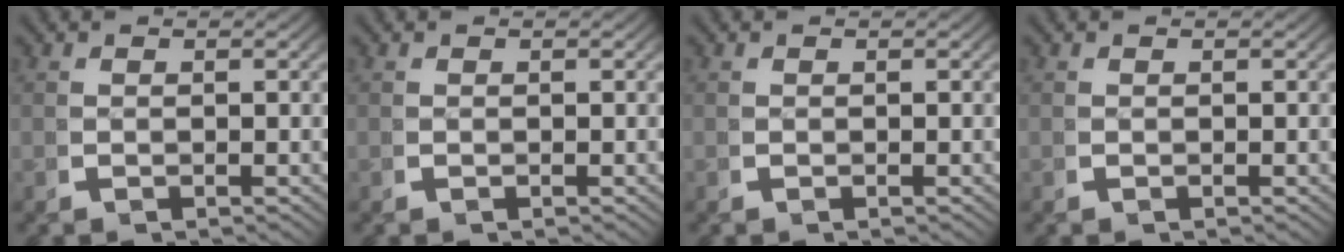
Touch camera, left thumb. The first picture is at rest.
{"total": 0.0}
{"total": 0.0}
{"total": 0.0}